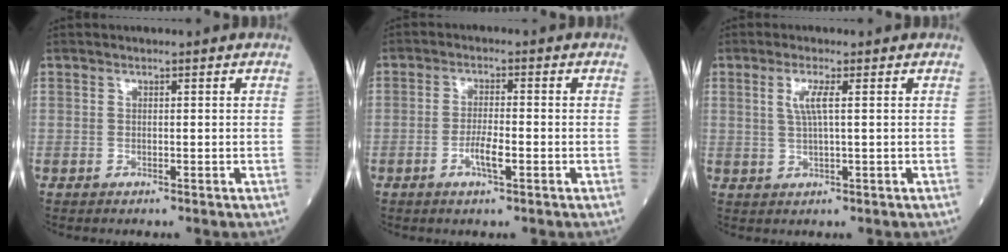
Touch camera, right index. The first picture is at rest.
{"total": 3.6, "force": [-1.4, 0.5, 3.3], "torque": [-0.064, 0.000, -0.025]}
{"total": 3.2, "force": [0.9, 0.0, 3.1], "torque": [-0.067, 0.000, 0.018]}